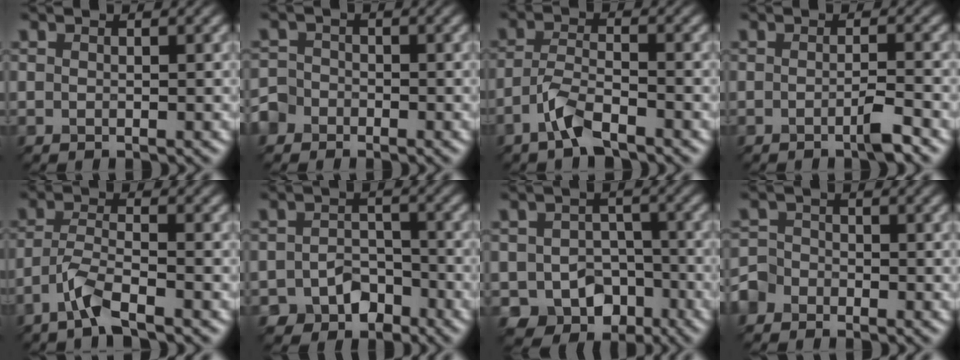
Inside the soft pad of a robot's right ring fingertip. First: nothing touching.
{"total": 2.4, "force": [-2.2, 0.7, -0.7], "torque": [-0.006, 0.001, -0.030]}
{"total": 2.9, "force": [-2.7, -0.2, 1.0], "torque": [-0.045, 0.012, -0.044]}
{"total": 1.8, "force": [-1.5, -0.4, 1.0], "torque": [-0.025, 0.002, -0.019]}
{"total": 3.1, "force": [-2.8, -0.3, 1.4], "torque": [-0.050, 0.009, -0.046]}
{"total": 2.5, "force": [-2.2, 1.3, -0.1], "torque": [-0.011, 0.007, -0.020]}
{"total": 4.6, "force": [-3.1, 3.3, 0.8], "torque": [-0.015, 0.001, -0.022]}
{"total": 2.8, "force": [-2.6, 0.9, -0.5], "torque": [-0.010, 0.000, -0.037]}